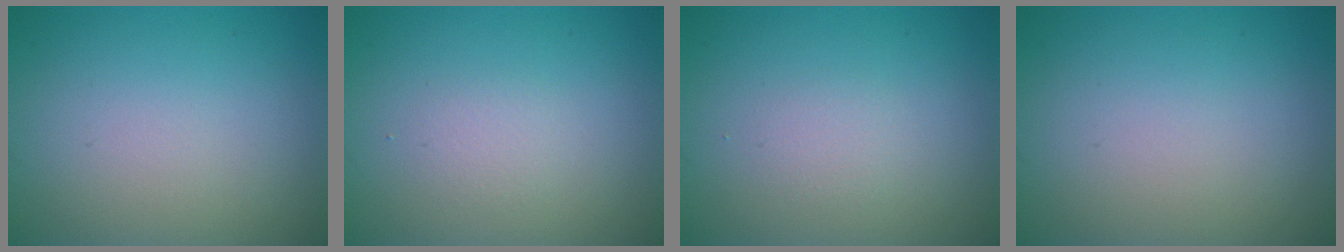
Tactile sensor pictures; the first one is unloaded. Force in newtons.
{"total": 1.1, "press": 1.1, "slide": 0.1}
{"total": 1.0, "press": 1.0, "slide": 0.0}
{"total": 0.0}